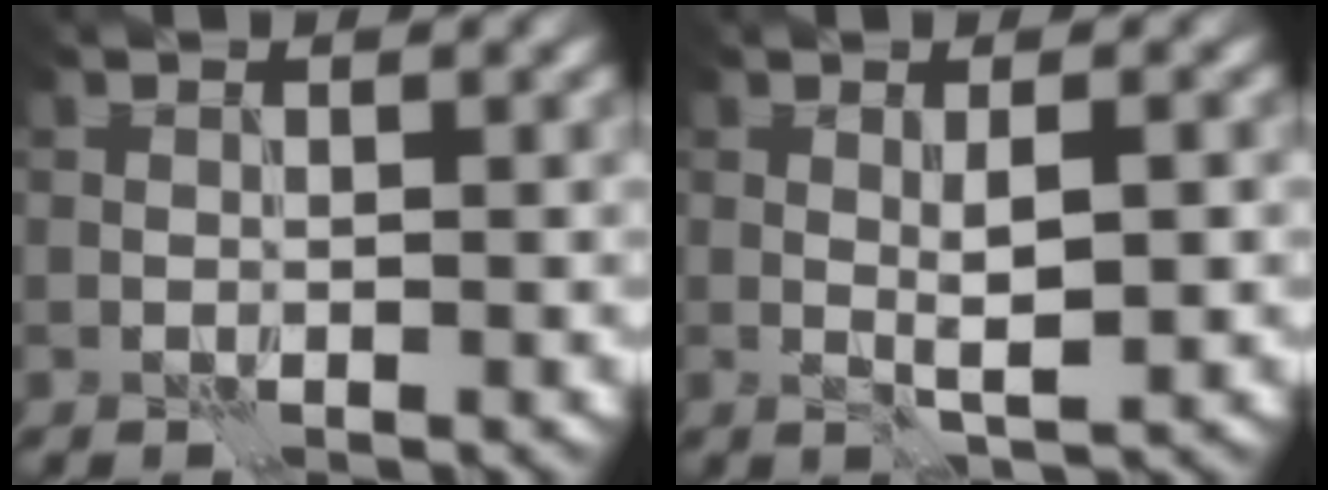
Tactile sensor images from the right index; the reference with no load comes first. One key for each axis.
{"total": 2.5, "fx": 0.2, "fy": 0.4, "fz": 2.5, "tx": -0.043, "ty": -0.002, "tz": 0.005}